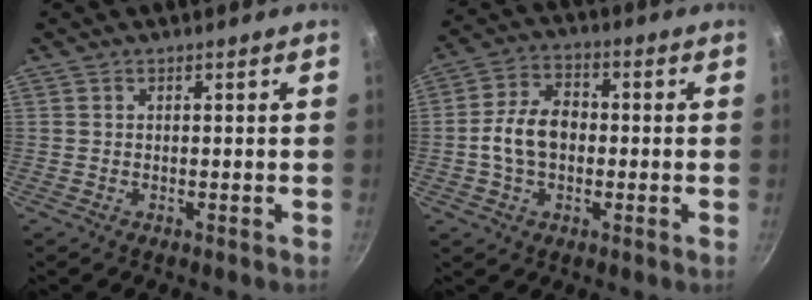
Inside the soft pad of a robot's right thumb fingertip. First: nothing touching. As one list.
[{"total": 9.5, "force": [-0.8, 6.6, 6.8], "torque": [-0.105, 0.027, -0.023]}]